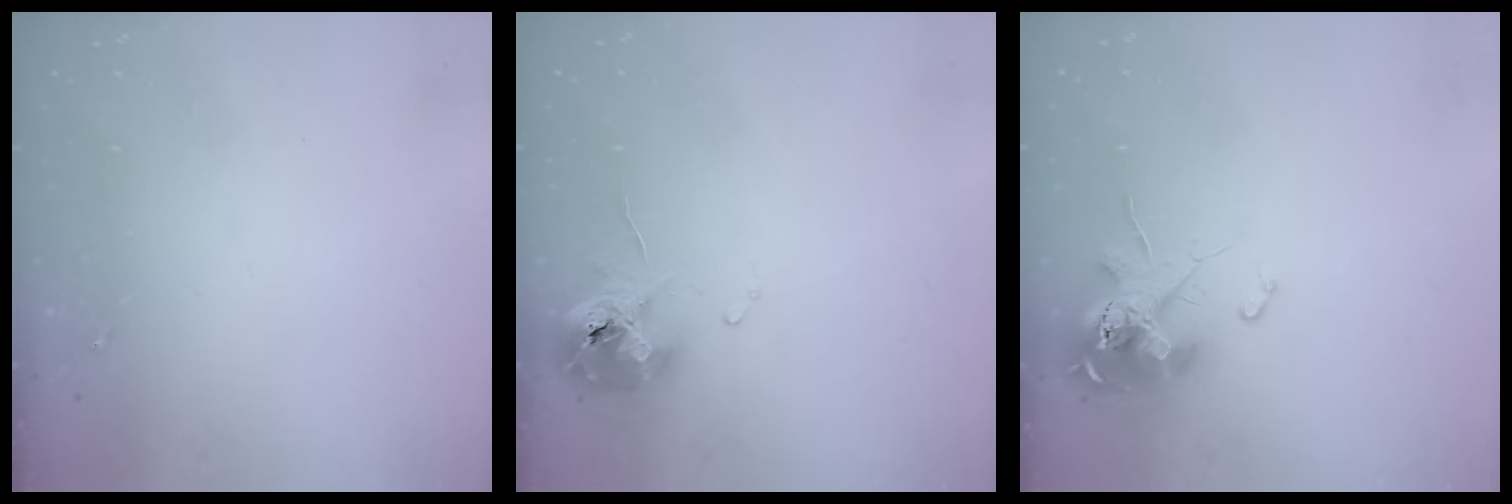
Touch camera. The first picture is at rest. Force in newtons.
{"total": 11.0, "press": 11.0, "slide": 1.1}
{"total": 12.4, "press": 12.3, "slide": 1.1}